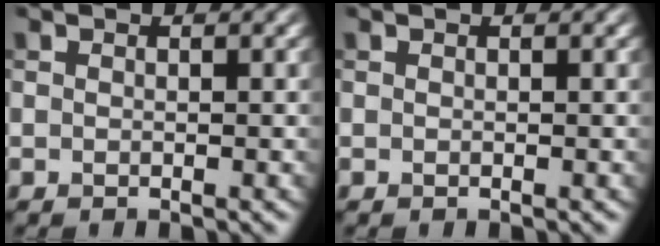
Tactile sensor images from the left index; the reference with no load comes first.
{"total": 0.0}